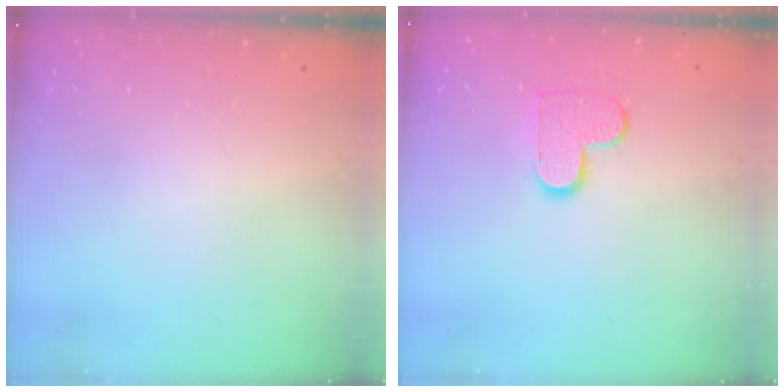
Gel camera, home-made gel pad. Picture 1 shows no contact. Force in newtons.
{"total": 8.3, "press": 8.2, "slide": 0.5}